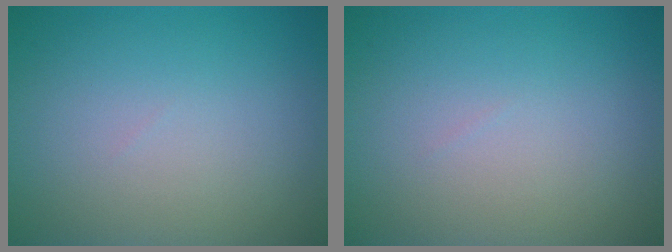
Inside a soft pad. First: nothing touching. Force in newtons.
{"total": 0.0}